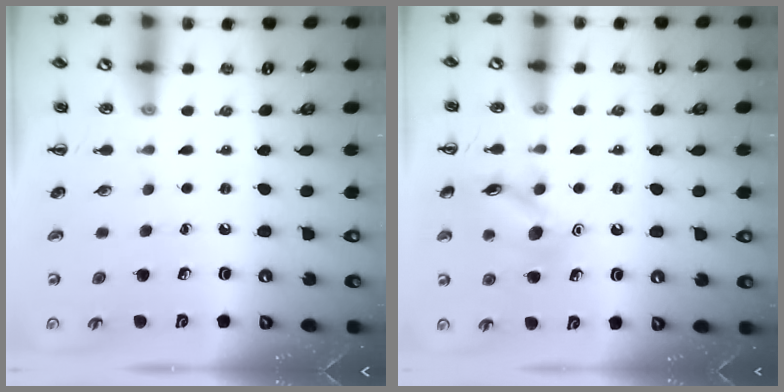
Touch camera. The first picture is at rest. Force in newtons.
{"total": 11.8, "press": 11.7, "slide": 0.6}